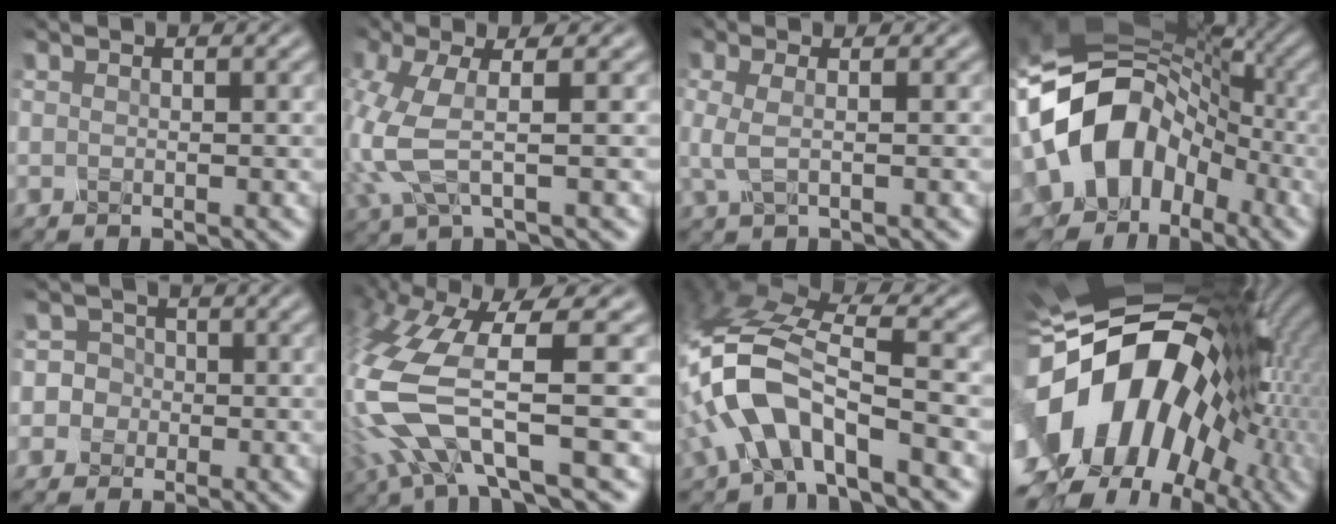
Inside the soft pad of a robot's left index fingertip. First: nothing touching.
{"total": 5.3, "force": [-0.4, 1.6, 5.0], "torque": [-0.146, -0.006, -0.008]}
{"total": 2.4, "force": [-0.2, 0.8, 2.2], "torque": [-0.051, 0.002, -0.008]}
{"total": 12.3, "force": [-4.0, 9.4, 6.8], "torque": [-0.115, 0.013, -0.094]}
{"total": 4.6, "force": [-0.5, 4.4, 1.0], "torque": [0.008, 0.031, -0.037]}
{"total": 11.3, "force": [-2.6, 3.5, 10.4], "torque": [-0.239, -0.008, -0.056]}
{"total": 9.0, "force": [-3.9, 4.0, 7.0], "torque": [-0.155, 0.012, -0.085]}
{"total": 21.0, "force": [-2.0, 14.6, 15.0], "torque": [-0.274, -0.016, -0.033]}